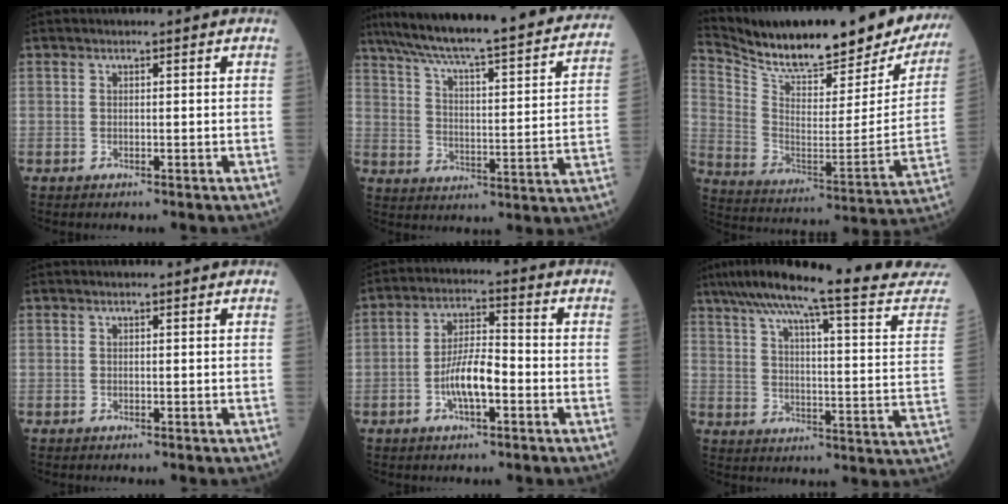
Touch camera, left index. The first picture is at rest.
{"total": 32.0, "force": [27.6, 3.0, 15.9], "torque": [-0.254, -0.040, 0.356]}
{"total": 29.9, "force": [25.8, 5.9, 13.9], "torque": [-0.241, -0.066, 0.357]}
{"total": 0.0}
{"total": 7.4, "force": [-2.4, 2.1, 6.6], "torque": [-0.135, 0.010, -0.048]}
{"total": 26.2, "force": [23.0, 0.2, 12.6], "torque": [-0.193, -0.047, 0.296]}